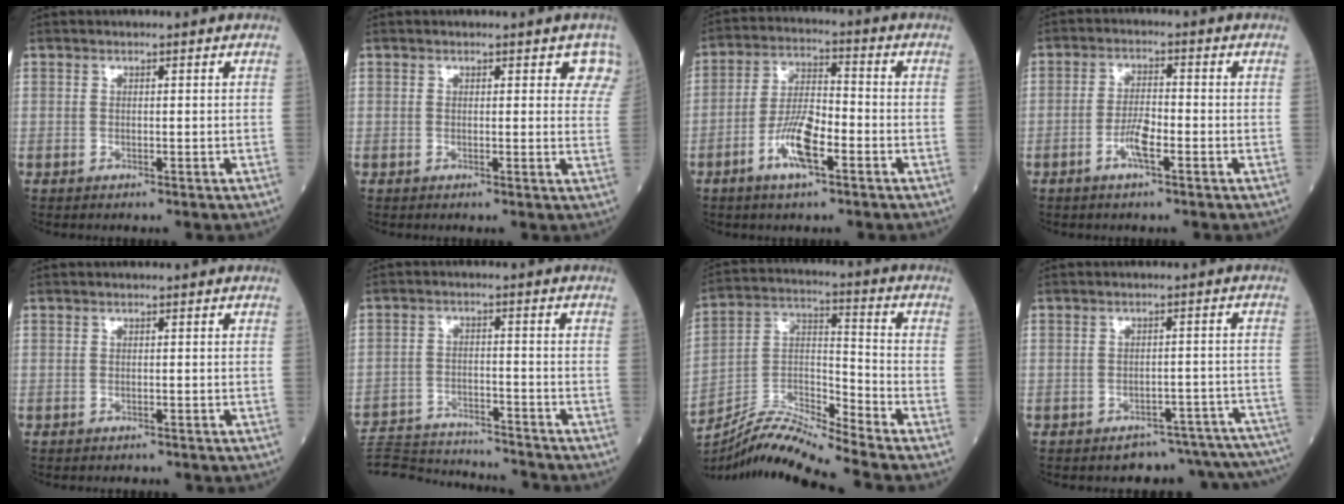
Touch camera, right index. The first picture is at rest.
{"total": 3.7, "force": [2.7, 2.0, 1.6], "torque": [0.006, -0.003, 0.011]}
{"total": 8.2, "force": [-3.7, 2.0, 7.0], "torque": [-0.135, 0.001, -0.071]}
{"total": 3.9, "force": [-1.9, 0.7, 3.4], "torque": [-0.062, 0.002, -0.038]}
{"total": 1.8, "force": [-1.6, 0.6, 0.5], "torque": [-0.015, -0.003, -0.018]}
{"total": 16.0, "force": [-15.4, 1.3, 3.8], "torque": [-0.073, -0.001, -0.233]}
{"total": 11.8, "force": [-11.0, -1.5, 3.9], "torque": [-0.073, 0.015, -0.205]}
{"total": 12.4, "force": [-11.9, 2.9, 1.5], "torque": [0.010, 0.040, -0.136]}